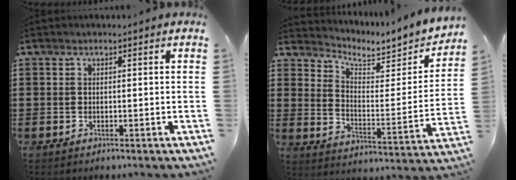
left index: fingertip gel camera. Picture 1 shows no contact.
{"total": 4.5, "force": [4.2, 1.3, 0.9], "torque": [-0.039, -0.037, 0.067]}